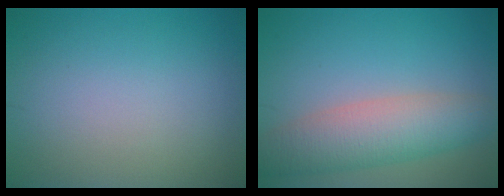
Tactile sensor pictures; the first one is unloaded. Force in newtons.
{"total": 6.0, "press": 6.0, "slide": 0.2}